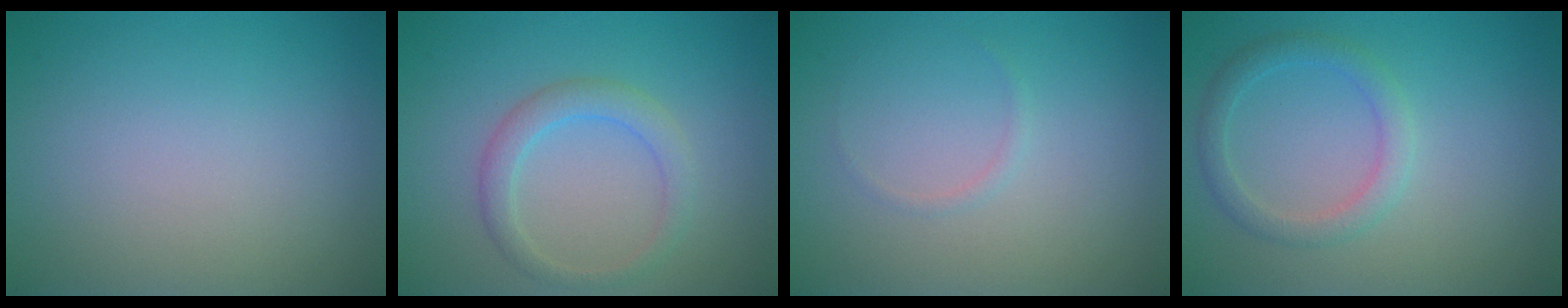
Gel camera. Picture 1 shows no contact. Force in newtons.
{"total": 2.5, "press": 2.5, "slide": 0.1}
{"total": 0.5, "press": 0.5, "slide": 0.1}
{"total": 2.3, "press": 2.3, "slide": 0.0}